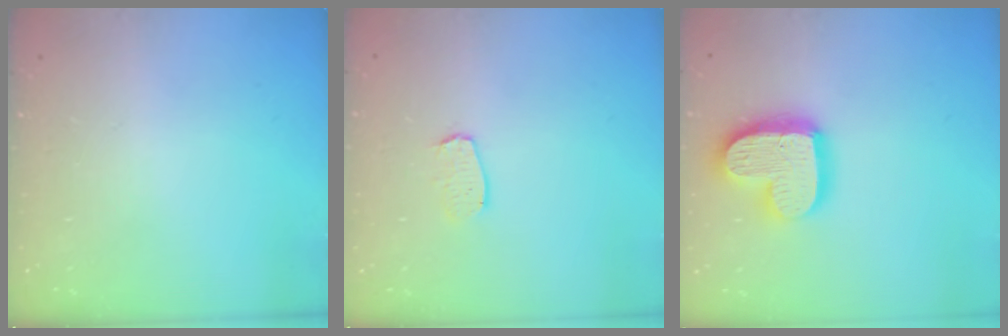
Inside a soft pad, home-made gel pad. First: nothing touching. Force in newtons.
{"total": 5.8, "press": 5.8, "slide": 0.4}
{"total": 17.1, "press": 17.1, "slide": 1.4}